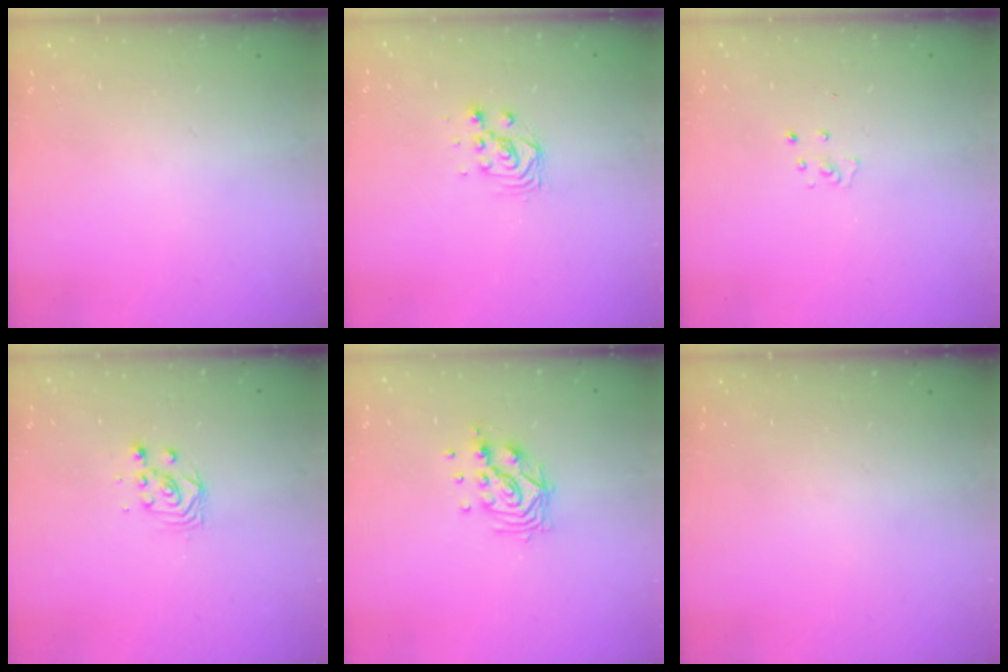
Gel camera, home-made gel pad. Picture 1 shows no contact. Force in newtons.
{"total": 3.8, "press": 3.7, "slide": 0.6}
{"total": 2.7, "press": 2.7, "slide": 0.3}
{"total": 3.0, "press": 3.0, "slide": 0.2}
{"total": 9.8, "press": 9.8, "slide": 0.7}
{"total": 0.0}